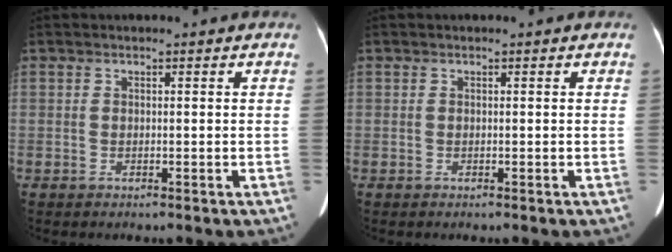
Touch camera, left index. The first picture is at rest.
{"total": 0.0}